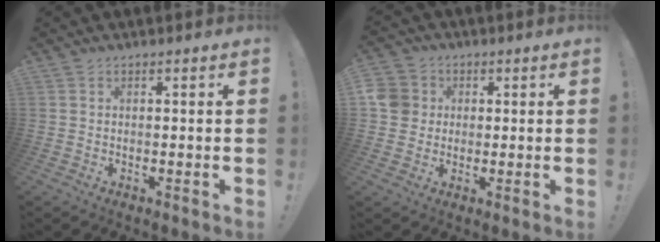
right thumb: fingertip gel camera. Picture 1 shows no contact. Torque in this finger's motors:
{"motor_torque": [0.38, 0.76, 0.13, -0.30, 0.00]}